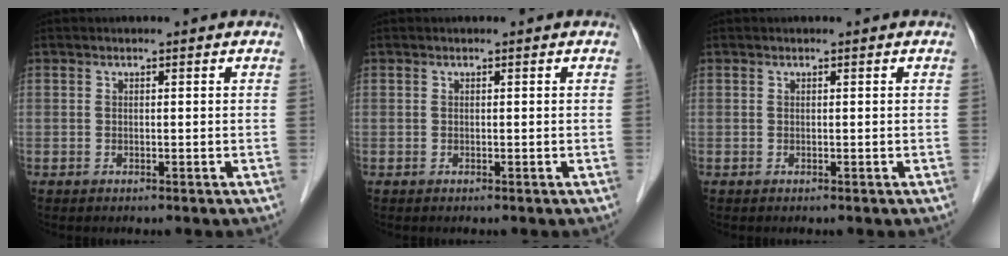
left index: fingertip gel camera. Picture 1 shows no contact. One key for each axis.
{"total": 0.0}
{"total": 0.0}